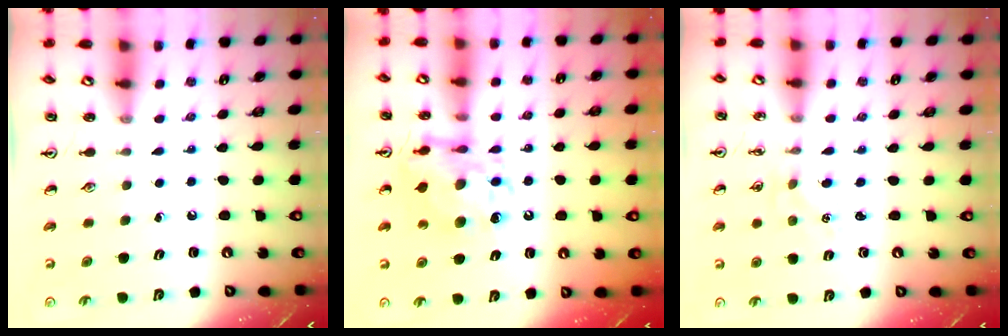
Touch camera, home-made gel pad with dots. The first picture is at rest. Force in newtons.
{"total": 10.7, "press": 10.6, "slide": 1.2}
{"total": 1.0, "press": 0.9, "slide": 0.2}